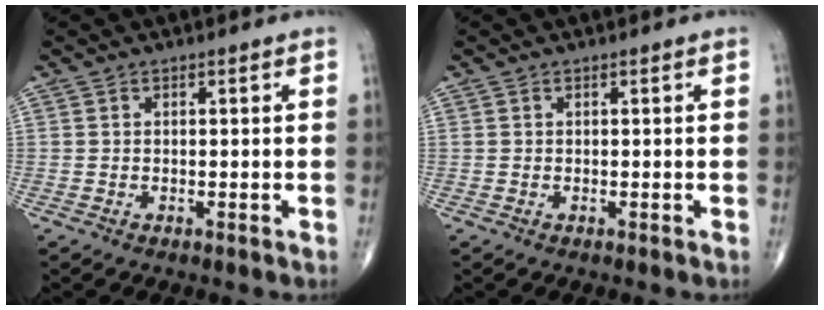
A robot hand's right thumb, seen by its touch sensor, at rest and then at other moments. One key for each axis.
{"total": 0.0}